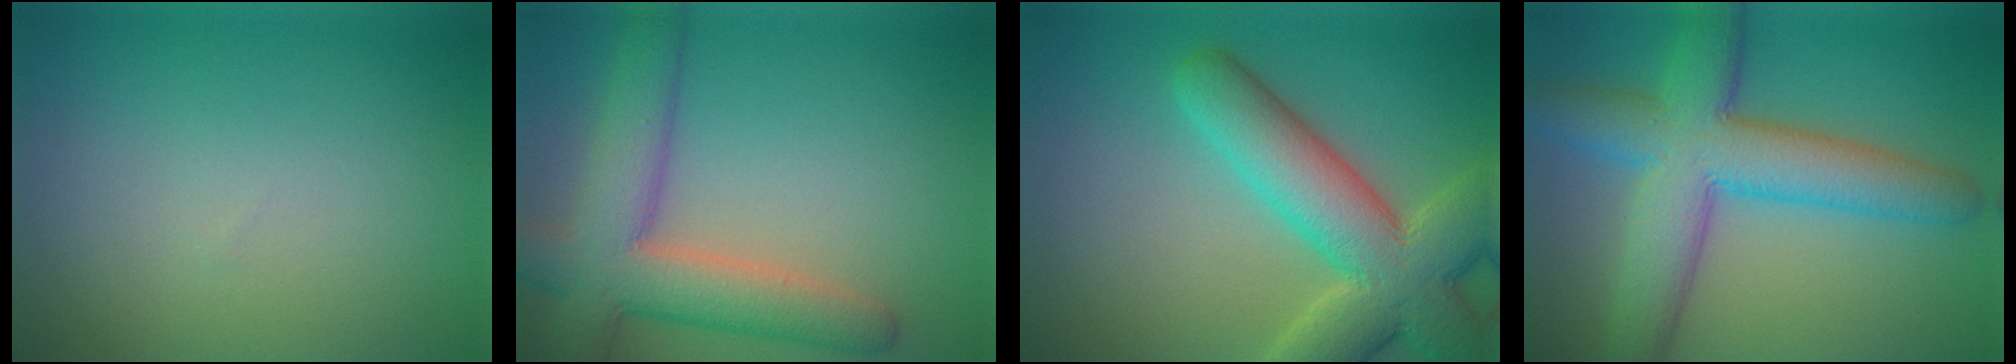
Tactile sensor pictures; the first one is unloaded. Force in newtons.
{"total": 7.5, "press": 7.5, "slide": 0.5}
{"total": 9.9, "press": 9.9, "slide": 0.8}
{"total": 9.3, "press": 9.3, "slide": 0.4}